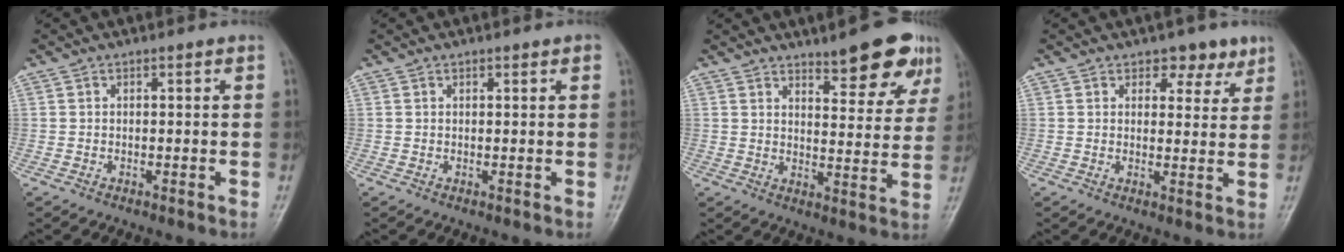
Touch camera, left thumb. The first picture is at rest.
{"total": 1.2, "force": [0.7, 0.4, 0.9], "torque": [-0.010, 0.000, 0.007]}
{"total": 11.5, "force": [7.7, 3.5, 7.8], "torque": [-0.065, -0.042, 0.104]}
{"total": 4.8, "force": [3.3, 2.9, 2.0], "torque": [0.007, -0.017, 0.044]}